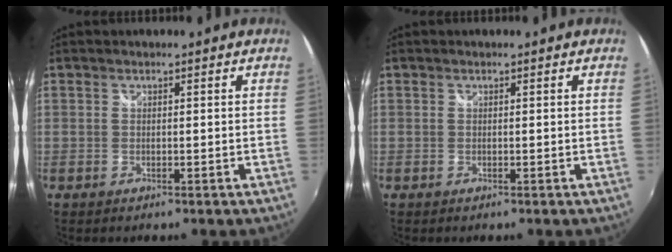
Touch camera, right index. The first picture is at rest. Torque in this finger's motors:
{"motor_torque": [0.00, 0.00, 0.01, 0.01]}